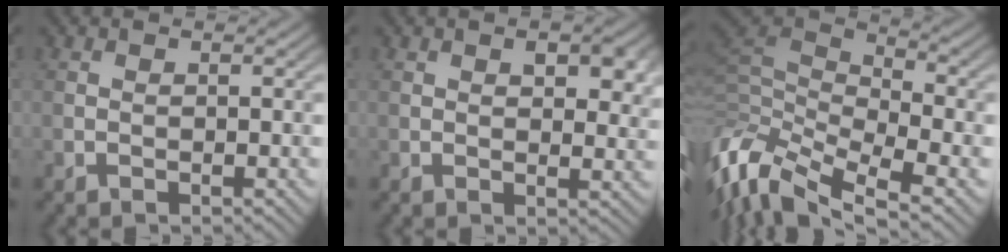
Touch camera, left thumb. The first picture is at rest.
{"total": 4.5, "force": [1.7, 2.3, 3.5], "torque": [-0.050, -0.003, 0.028]}
{"total": 11.6, "force": [-4.5, 5.2, 9.3], "torque": [-0.222, 0.004, -0.095]}